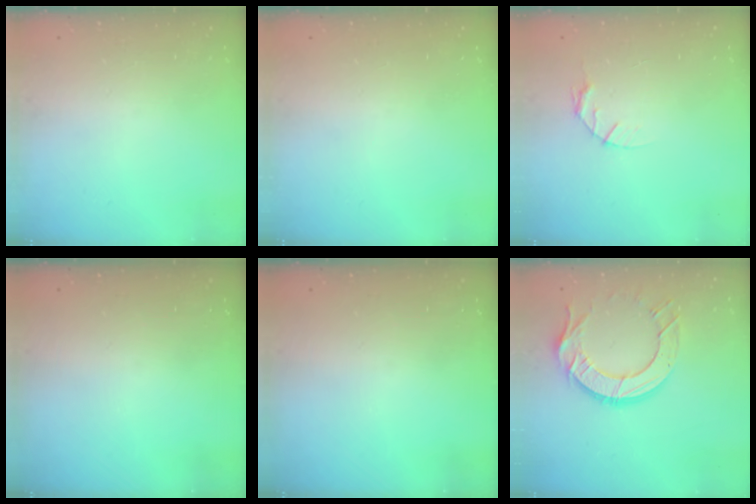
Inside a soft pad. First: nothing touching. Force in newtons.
{"total": 0.0}
{"total": 3.9, "press": 3.9, "slide": 0.5}
{"total": 0.0}
{"total": 0.0}
{"total": 12.8, "press": 12.7, "slide": 1.1}